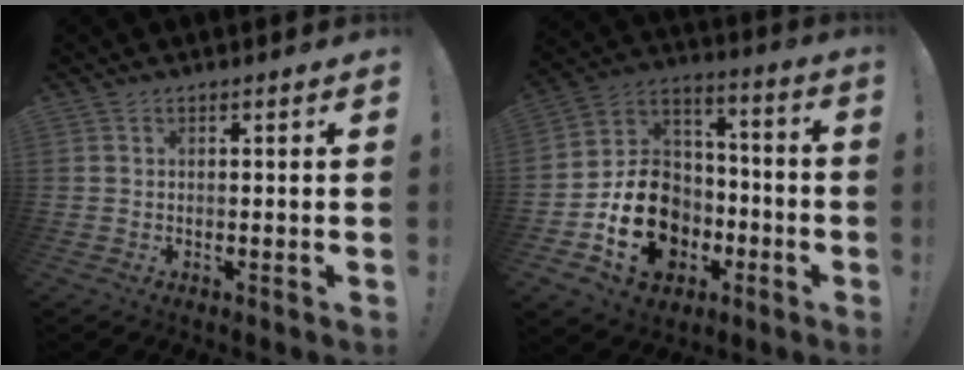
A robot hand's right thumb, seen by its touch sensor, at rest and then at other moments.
{"total": 19.8, "force": [-7.5, 15.2, 10.2], "torque": [-0.163, 0.043, -0.112]}